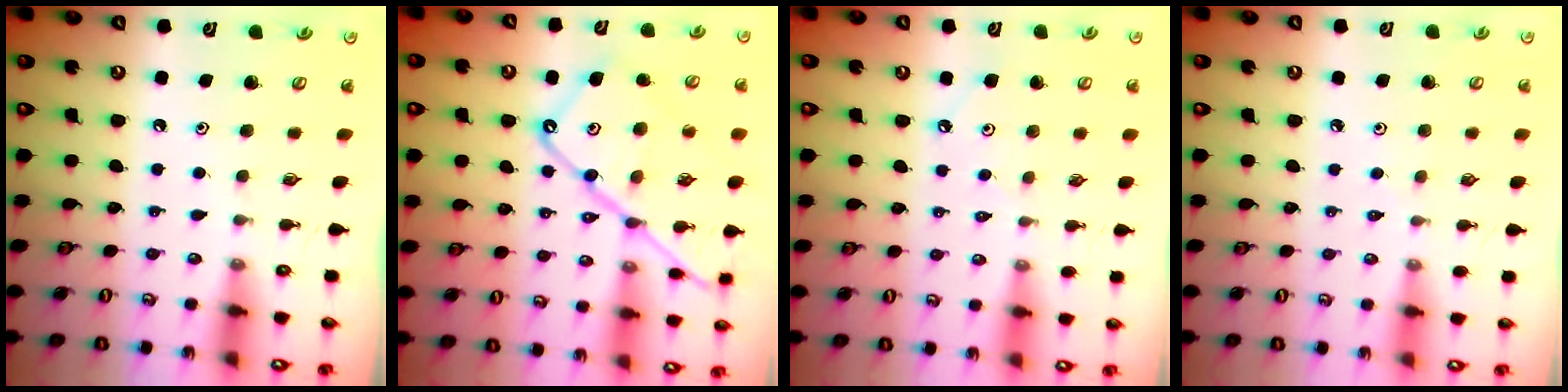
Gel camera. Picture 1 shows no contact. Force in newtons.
{"total": 18.0, "press": 17.9, "slide": 1.9}
{"total": 1.7, "press": 1.7, "slide": 0.3}
{"total": 1.1, "press": 1.0, "slide": 0.4}